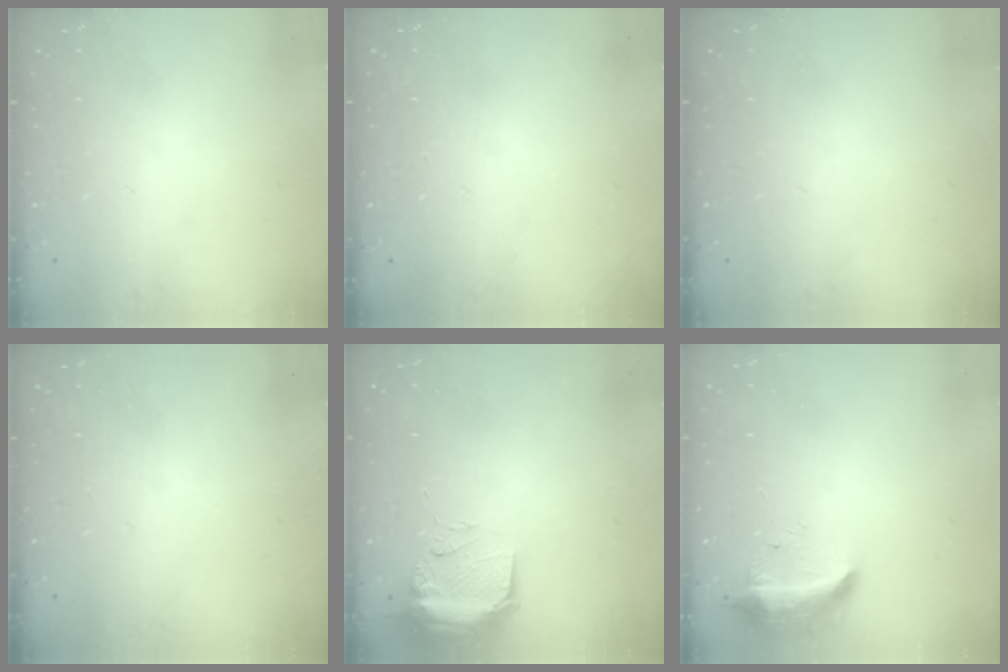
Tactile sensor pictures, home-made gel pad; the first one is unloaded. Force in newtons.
{"total": 0.0}
{"total": 0.0}
{"total": 0.0}
{"total": 9.3, "press": 9.1, "slide": 1.7}
{"total": 8.3, "press": 8.3, "slide": 0.1}